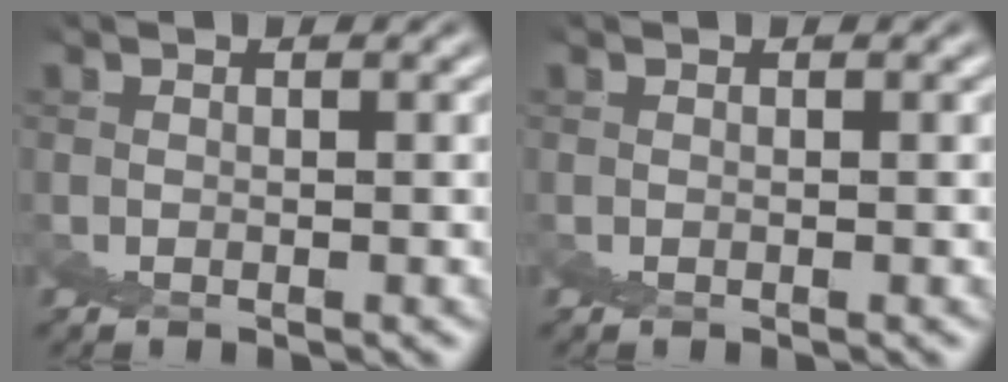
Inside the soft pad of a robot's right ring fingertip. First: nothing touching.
{"total": 0.0}